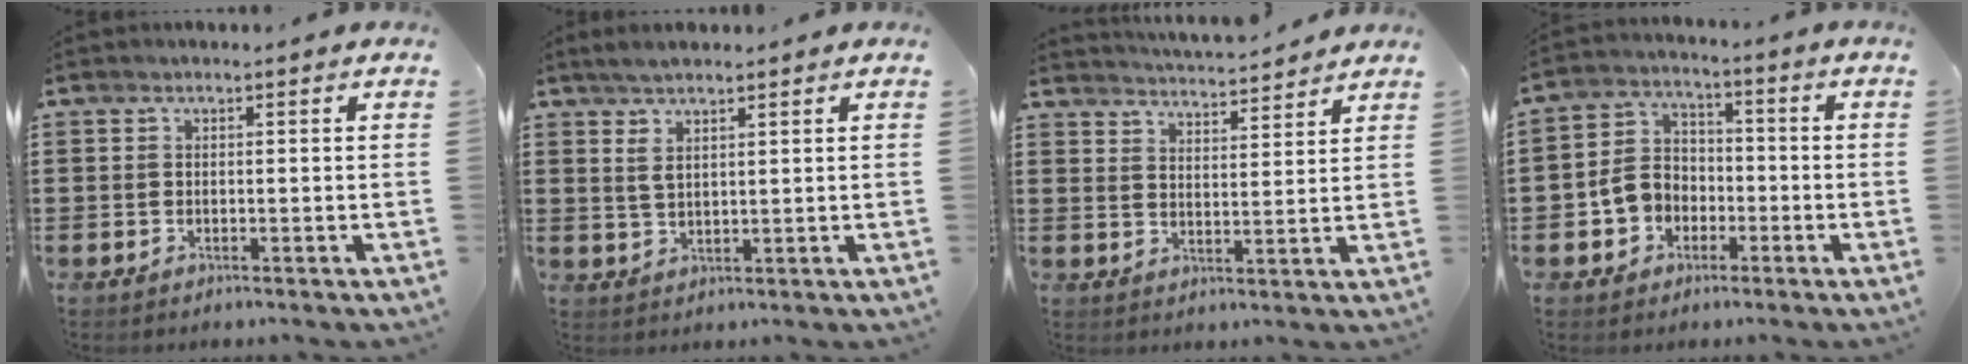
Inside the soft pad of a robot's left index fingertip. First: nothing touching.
{"total": 3.4, "force": [2.0, 1.1, 2.5], "torque": [-0.053, 0.006, 0.035]}
{"total": 3.8, "force": [3.8, -0.4, 0.2], "torque": [-0.019, -0.024, 0.064]}
{"total": 5.9, "force": [-2.4, 5.0, 2.1], "torque": [-0.070, 0.013, -0.052]}